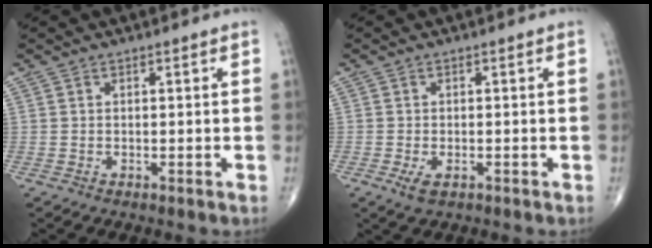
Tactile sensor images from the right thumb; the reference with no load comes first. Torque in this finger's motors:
{"motor_torque": [0.13, -0.27, 0.18, 0.13, 0.08]}